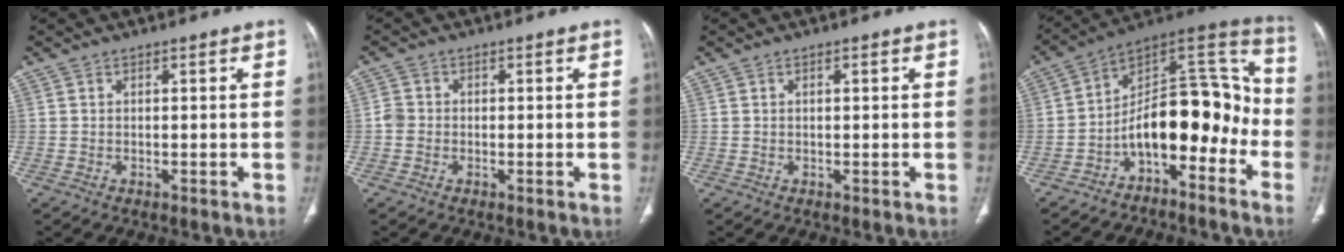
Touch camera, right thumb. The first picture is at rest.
{"total": 2.1, "force": [-0.4, 1.9, 0.9], "torque": [-0.010, 0.006, -0.011]}
{"total": 1.0, "force": [0.3, 0.3, 0.9], "torque": [-0.019, 0.005, 0.006]}
{"total": 16.5, "force": [-6.5, 8.7, 12.5], "torque": [-0.146, 0.114, -0.109]}